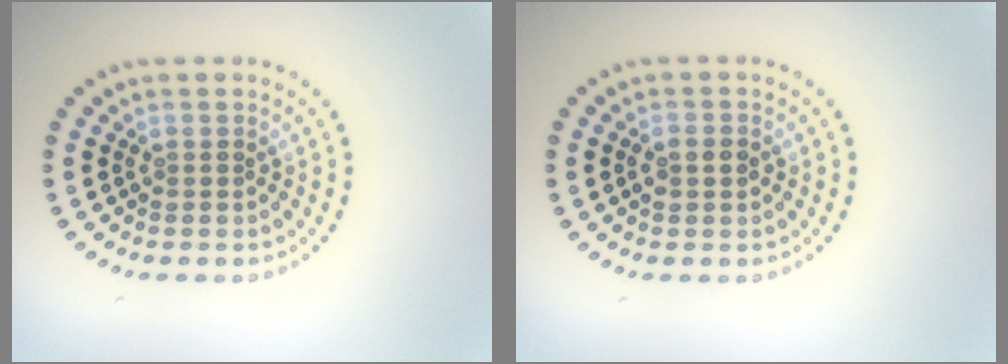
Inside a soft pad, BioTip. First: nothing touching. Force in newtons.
{"total": 1.4, "press": 1.4, "slide": 0.1}